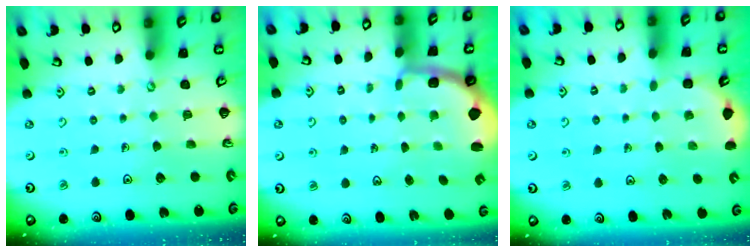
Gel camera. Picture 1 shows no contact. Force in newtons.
{"total": 1.7, "press": 1.3, "slide": 1.0}
{"total": 2.2, "press": 1.2, "slide": 1.9}